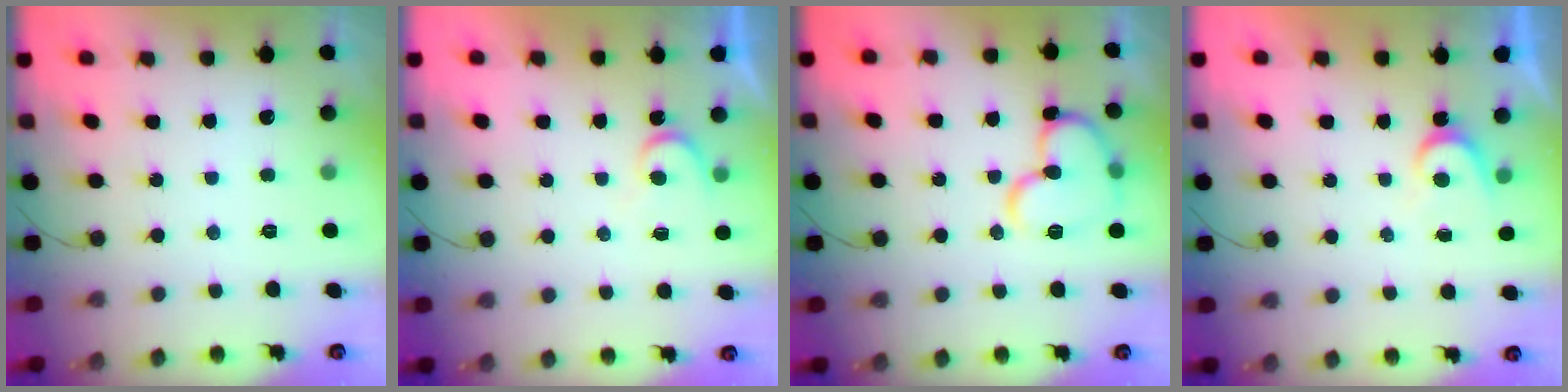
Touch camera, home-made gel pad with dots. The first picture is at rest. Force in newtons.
{"total": 4.5, "press": 4.5, "slide": 0.4}
{"total": 14.1, "press": 13.9, "slide": 2.5}
{"total": 4.4, "press": 4.3, "slide": 0.4}